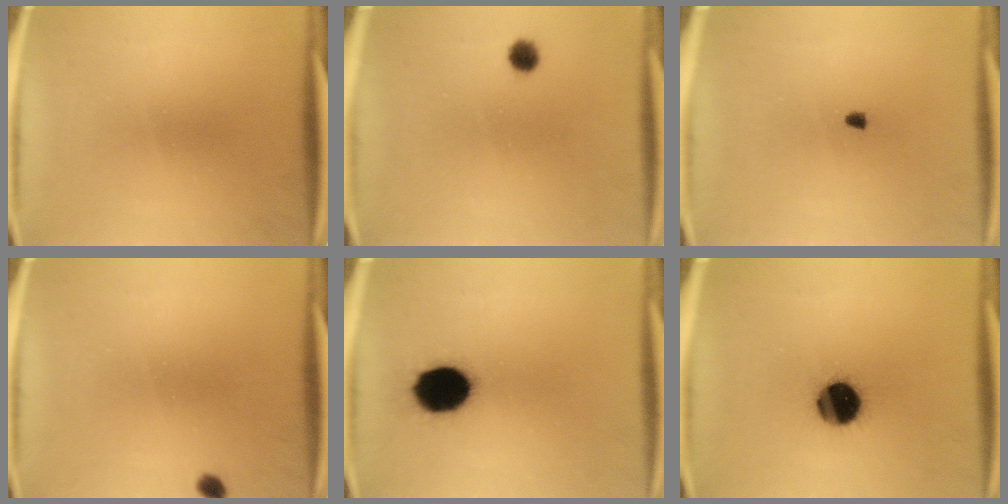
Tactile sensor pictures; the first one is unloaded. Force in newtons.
{"total": 2.4}
{"total": 1.0}
{"total": 1.3}
{"total": 13.8}
{"total": 13.0}